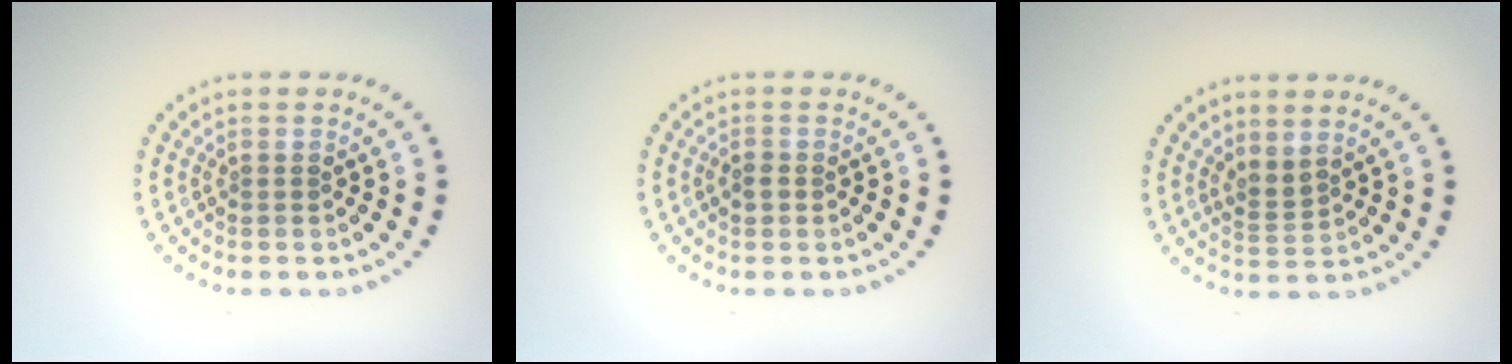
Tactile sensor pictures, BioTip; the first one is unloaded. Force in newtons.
{"total": 1.1, "press": 1.1, "slide": 0.1}
{"total": 1.7, "press": 1.2, "slide": 1.1}